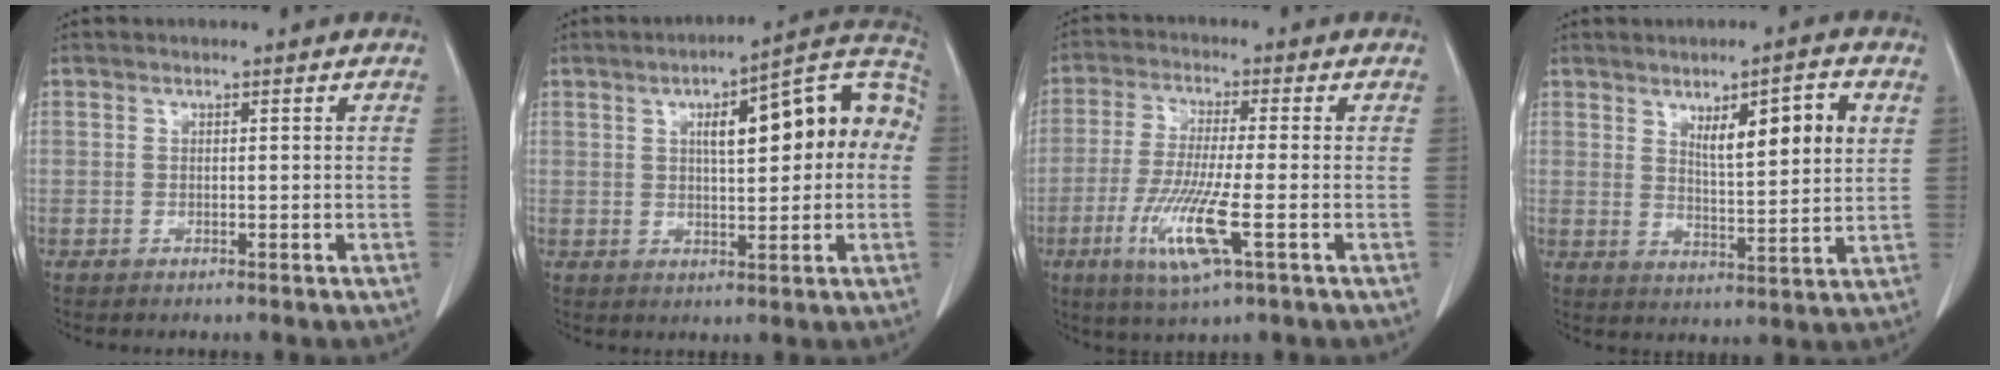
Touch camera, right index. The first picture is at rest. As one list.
[{"total": 15.9, "force": [2.6, 5.9, 14.5], "torque": [-0.188, 0.049, 0.035]}, {"total": 10.0, "force": [-3.5, 0.4, 9.4], "torque": [-0.195, -0.023, -0.067]}, {"total": 9.1, "force": [3.7, 1.4, 8.2], "torque": [-0.130, -0.002, 0.061]}]